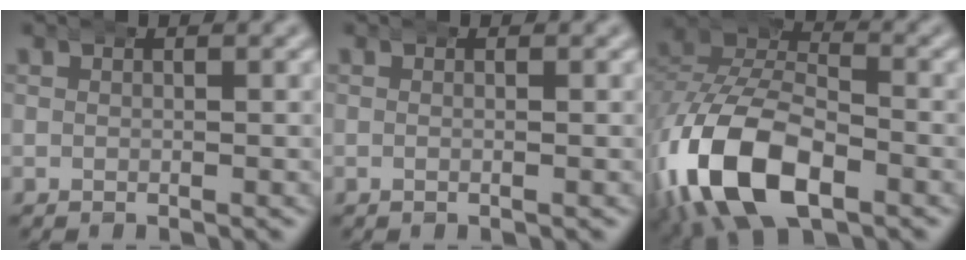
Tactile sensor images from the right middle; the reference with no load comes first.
{"total": 0.7, "force": [-0.1, 0.1, 0.7], "torque": [-0.010, 0.004, -0.006]}
{"total": 13.4, "force": [-3.0, 9.3, 9.2], "torque": [-0.209, -0.049, -0.034]}